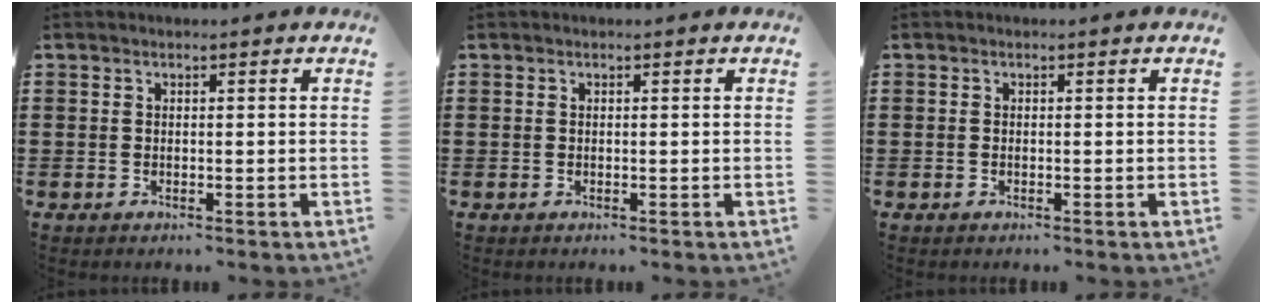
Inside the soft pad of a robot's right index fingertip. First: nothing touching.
{"total": 0.0}
{"total": 0.0}